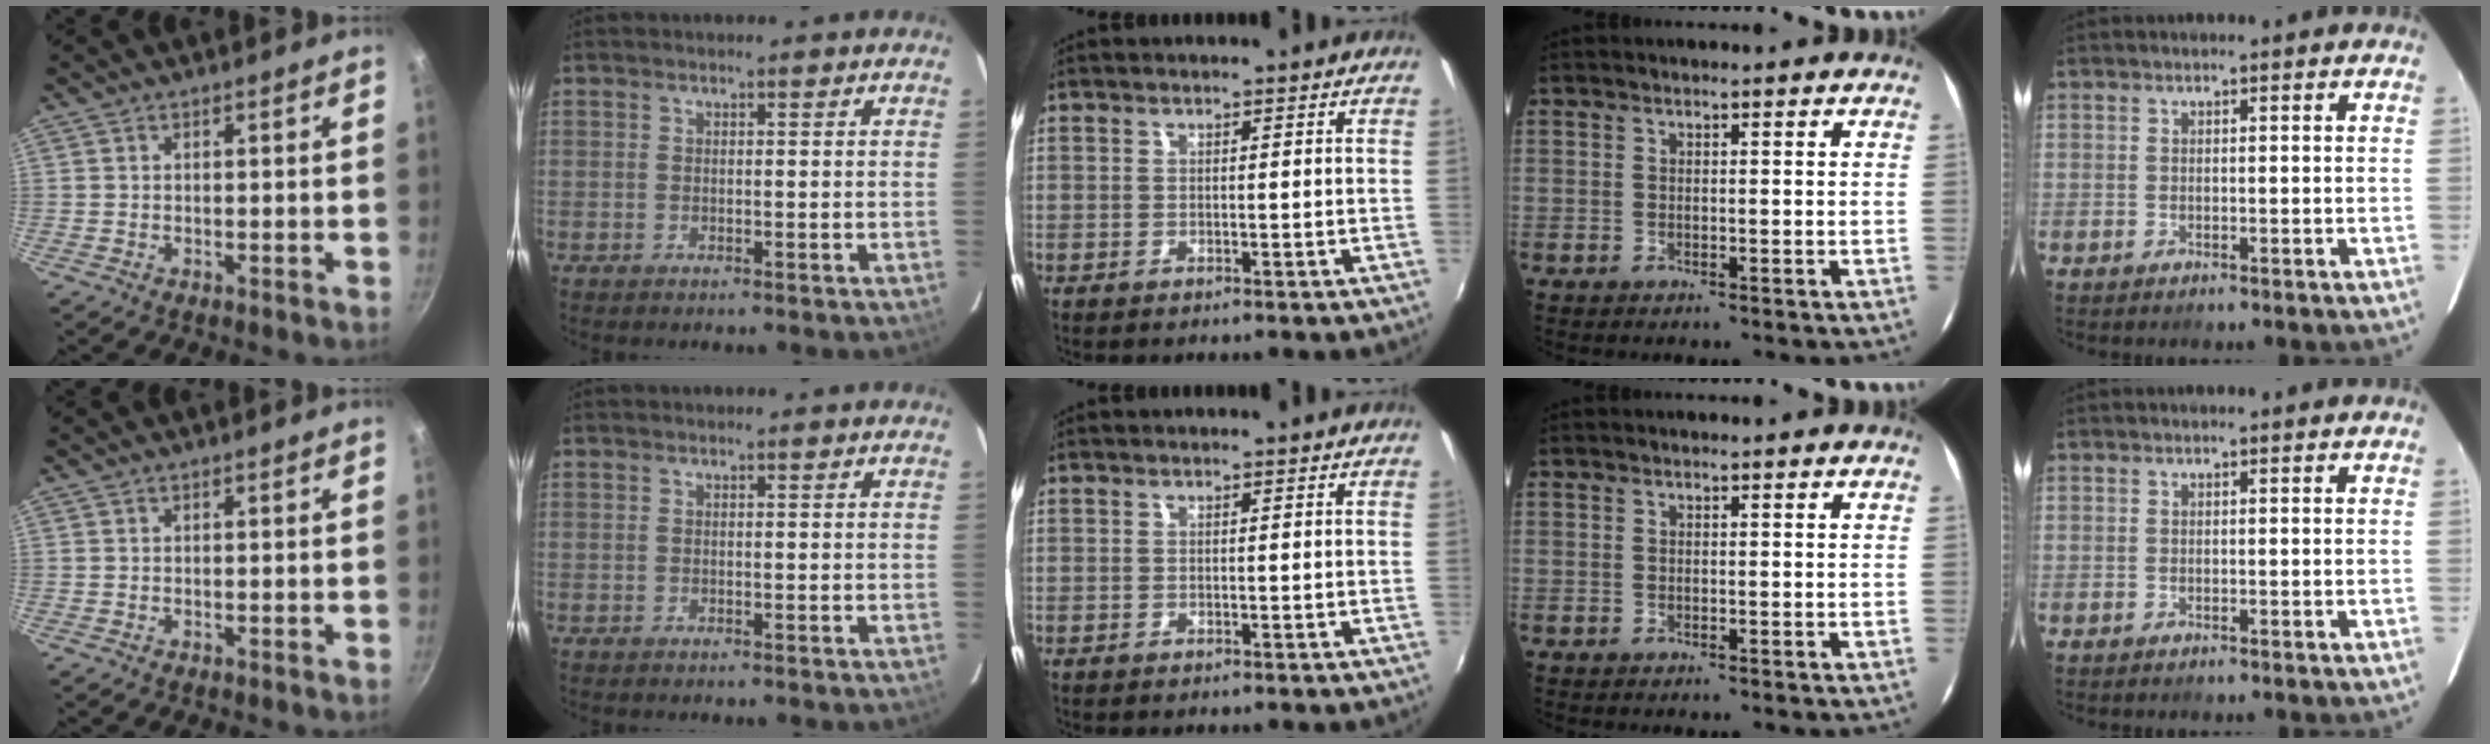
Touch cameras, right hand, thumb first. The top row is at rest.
{}